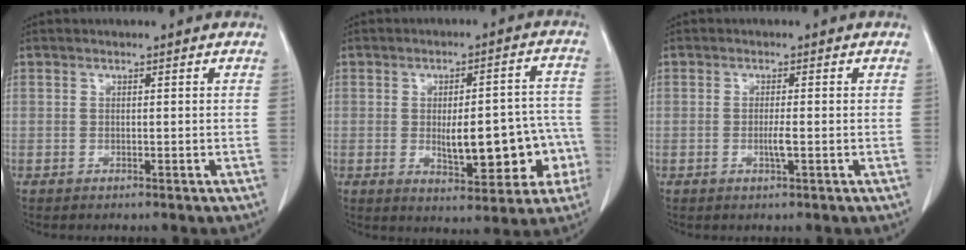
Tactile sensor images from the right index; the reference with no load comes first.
{"total": 13.0, "force": [-2.7, 4.8, 11.7], "torque": [-0.142, 0.030, -0.020]}
{"total": 1.8, "force": [-0.4, -0.1, 1.7], "torque": [-0.035, -0.003, -0.007]}